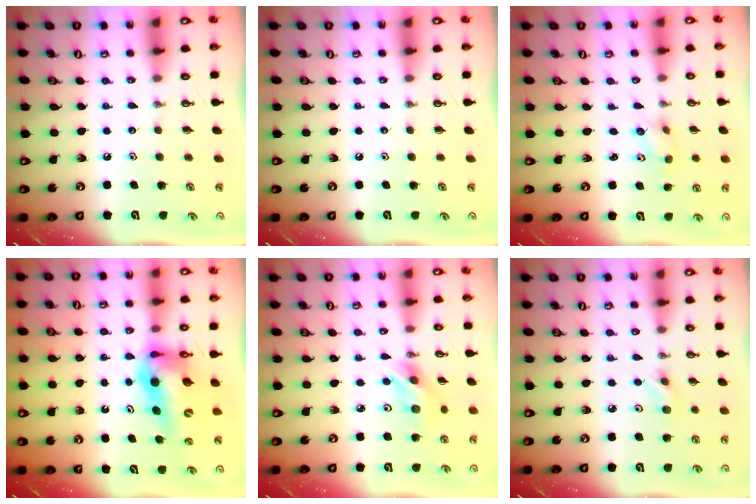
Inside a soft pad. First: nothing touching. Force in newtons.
{"total": 0.0}
{"total": 3.4, "press": 3.2, "slide": 1.1}
{"total": 13.7, "press": 13.1, "slide": 4.1}
{"total": 7.8, "press": 7.8, "slide": 0.3}
{"total": 4.2, "press": 4.1, "slide": 0.9}